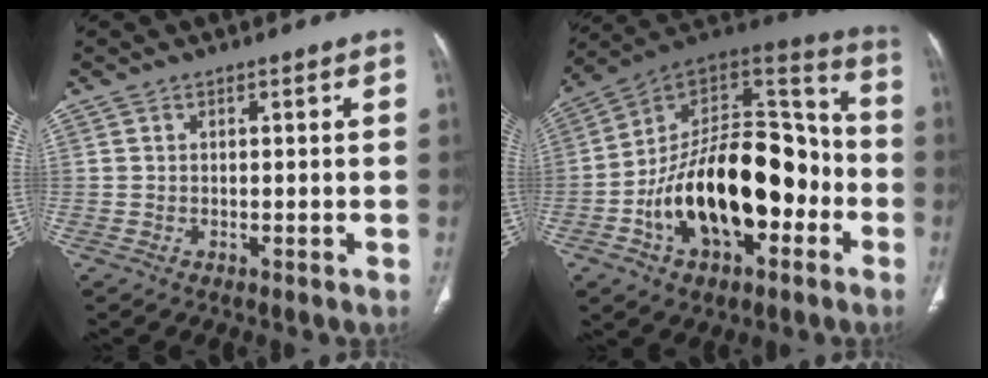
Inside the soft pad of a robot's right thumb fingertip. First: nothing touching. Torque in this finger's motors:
{"motor_torque": [0.89, 2.74, 1.96, -0.81, 0.52]}